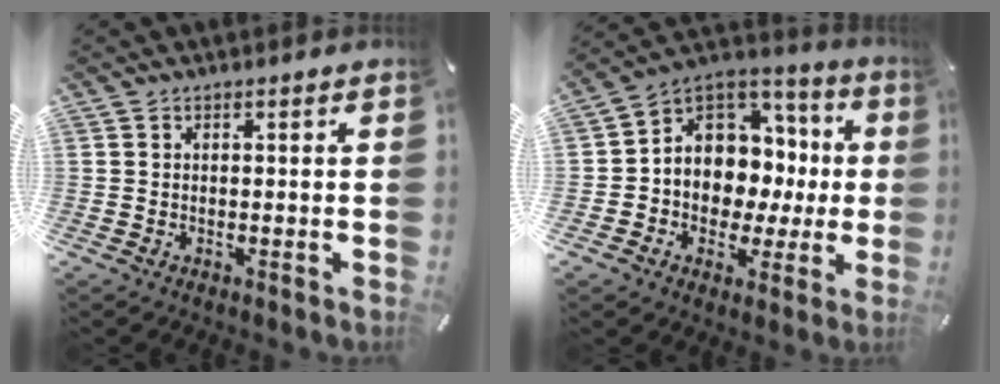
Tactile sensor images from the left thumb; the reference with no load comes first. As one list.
[{"total": 9.9, "force": [1.1, 9.3, 3.3], "torque": [-0.051, -0.033, 0.030]}]